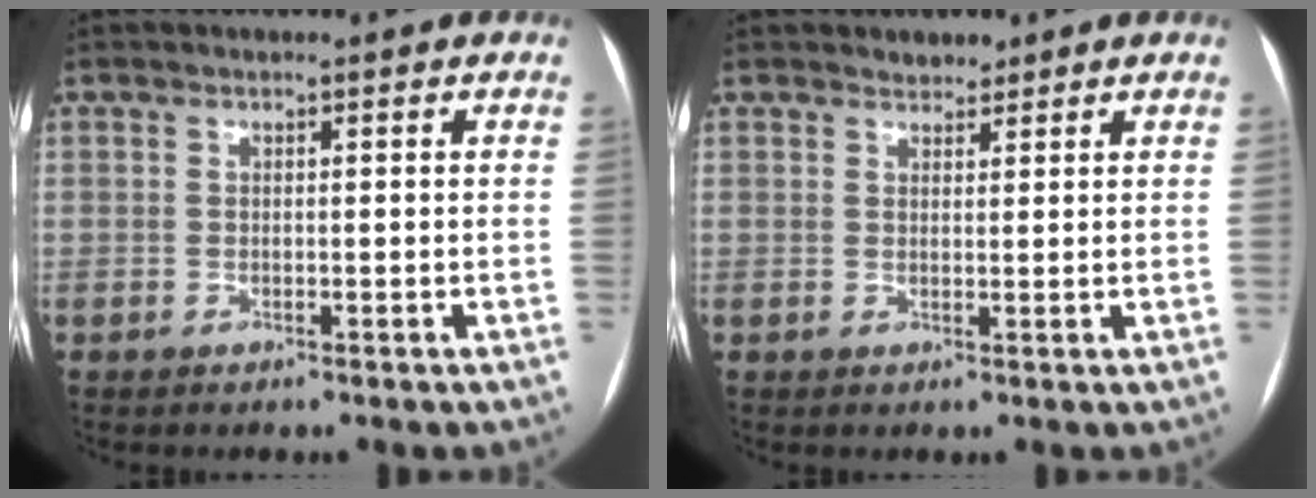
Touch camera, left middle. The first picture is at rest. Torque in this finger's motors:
{"motor_torque": [-0.01, 0.04, -0.08, -0.01]}